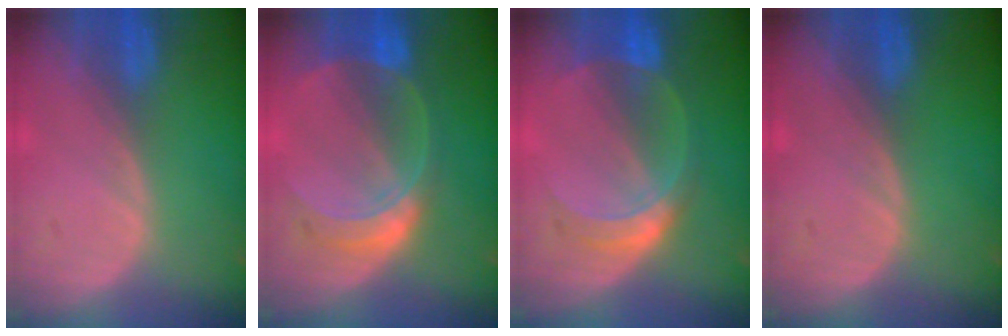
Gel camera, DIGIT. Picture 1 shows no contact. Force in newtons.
{"total": 7.6, "press": 6.7, "slide": 3.5}
{"total": 5.9, "press": 5.9, "slide": 0.1}
{"total": 0.0}